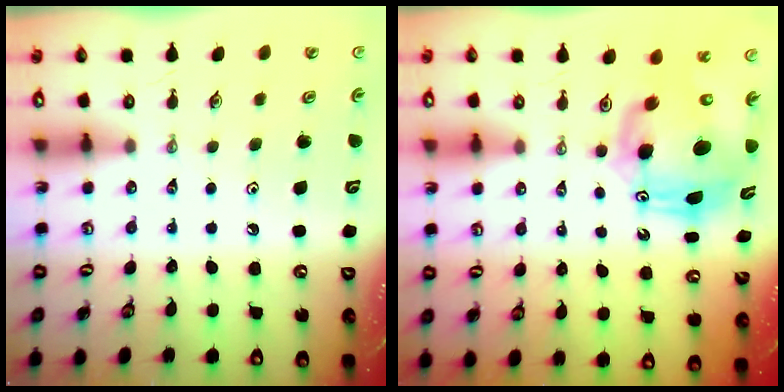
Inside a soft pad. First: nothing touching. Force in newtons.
{"total": 10.9, "press": 10.8, "slide": 2.0}